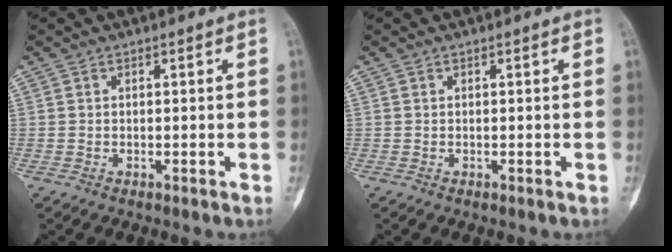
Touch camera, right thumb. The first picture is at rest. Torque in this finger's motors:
{"motor_torque": [0.00, 0.00, 0.17, 0.06, 0.00]}